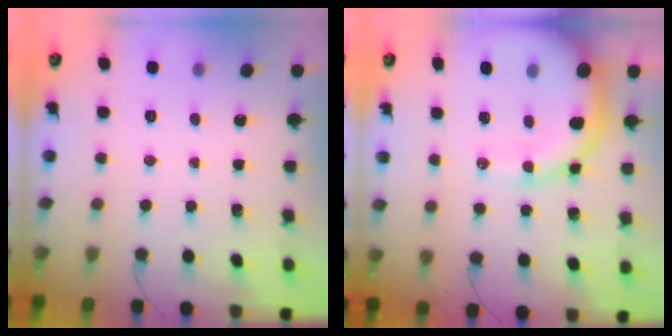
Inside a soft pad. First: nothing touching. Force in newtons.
{"total": 14.2, "press": 13.7, "slide": 3.8}